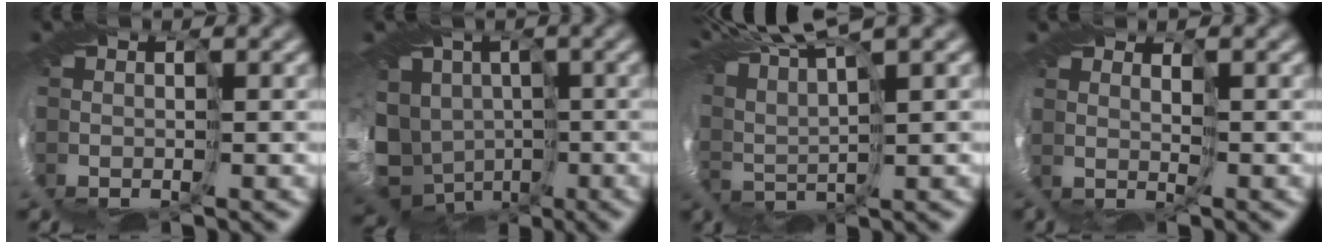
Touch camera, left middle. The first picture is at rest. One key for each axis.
{"total": 11.5, "fx": -3.9, "fy": 9.4, "fz": 5.3, "tx": -0.135, "ty": -0.012, "tz": -0.058}
{"total": 7.4, "fx": 6.7, "fy": 0.2, "fz": 3.1, "tx": -0.083, "ty": 0.026, "tz": 0.110}
{"total": 1.5, "fx": 0.6, "fy": -1.1, "fz": -0.7, "tx": 0.003, "ty": 0.001, "tz": 0.008}